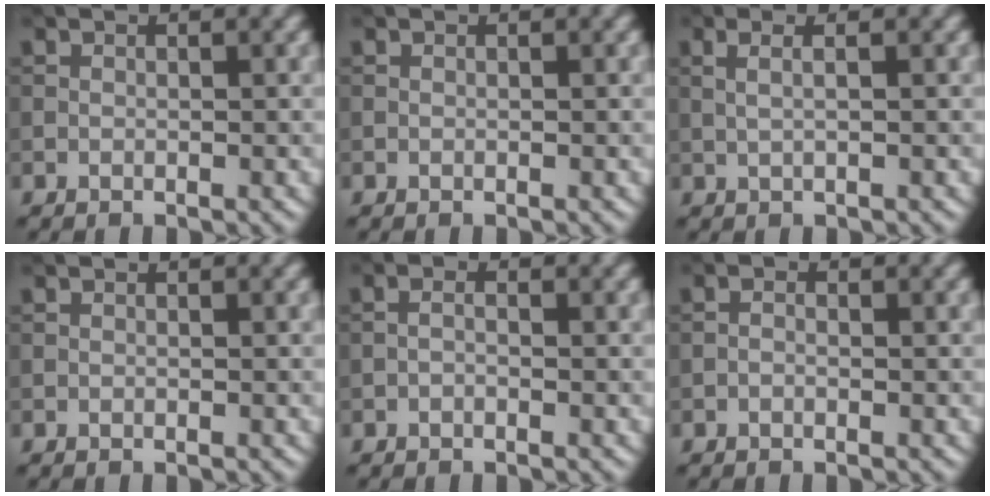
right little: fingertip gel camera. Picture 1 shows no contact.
{"total": 0.0}
{"total": 2.4, "force": [1.0, 1.0, 1.9], "torque": [-0.024, 0.009, 0.000]}
{"total": 0.0}
{"total": 0.9, "force": [-0.4, 0.4, 0.6], "torque": [-0.012, -0.003, -0.014]}
{"total": 0.7, "force": [-0.3, 0.4, 0.5], "torque": [-0.011, 0.000, -0.010]}